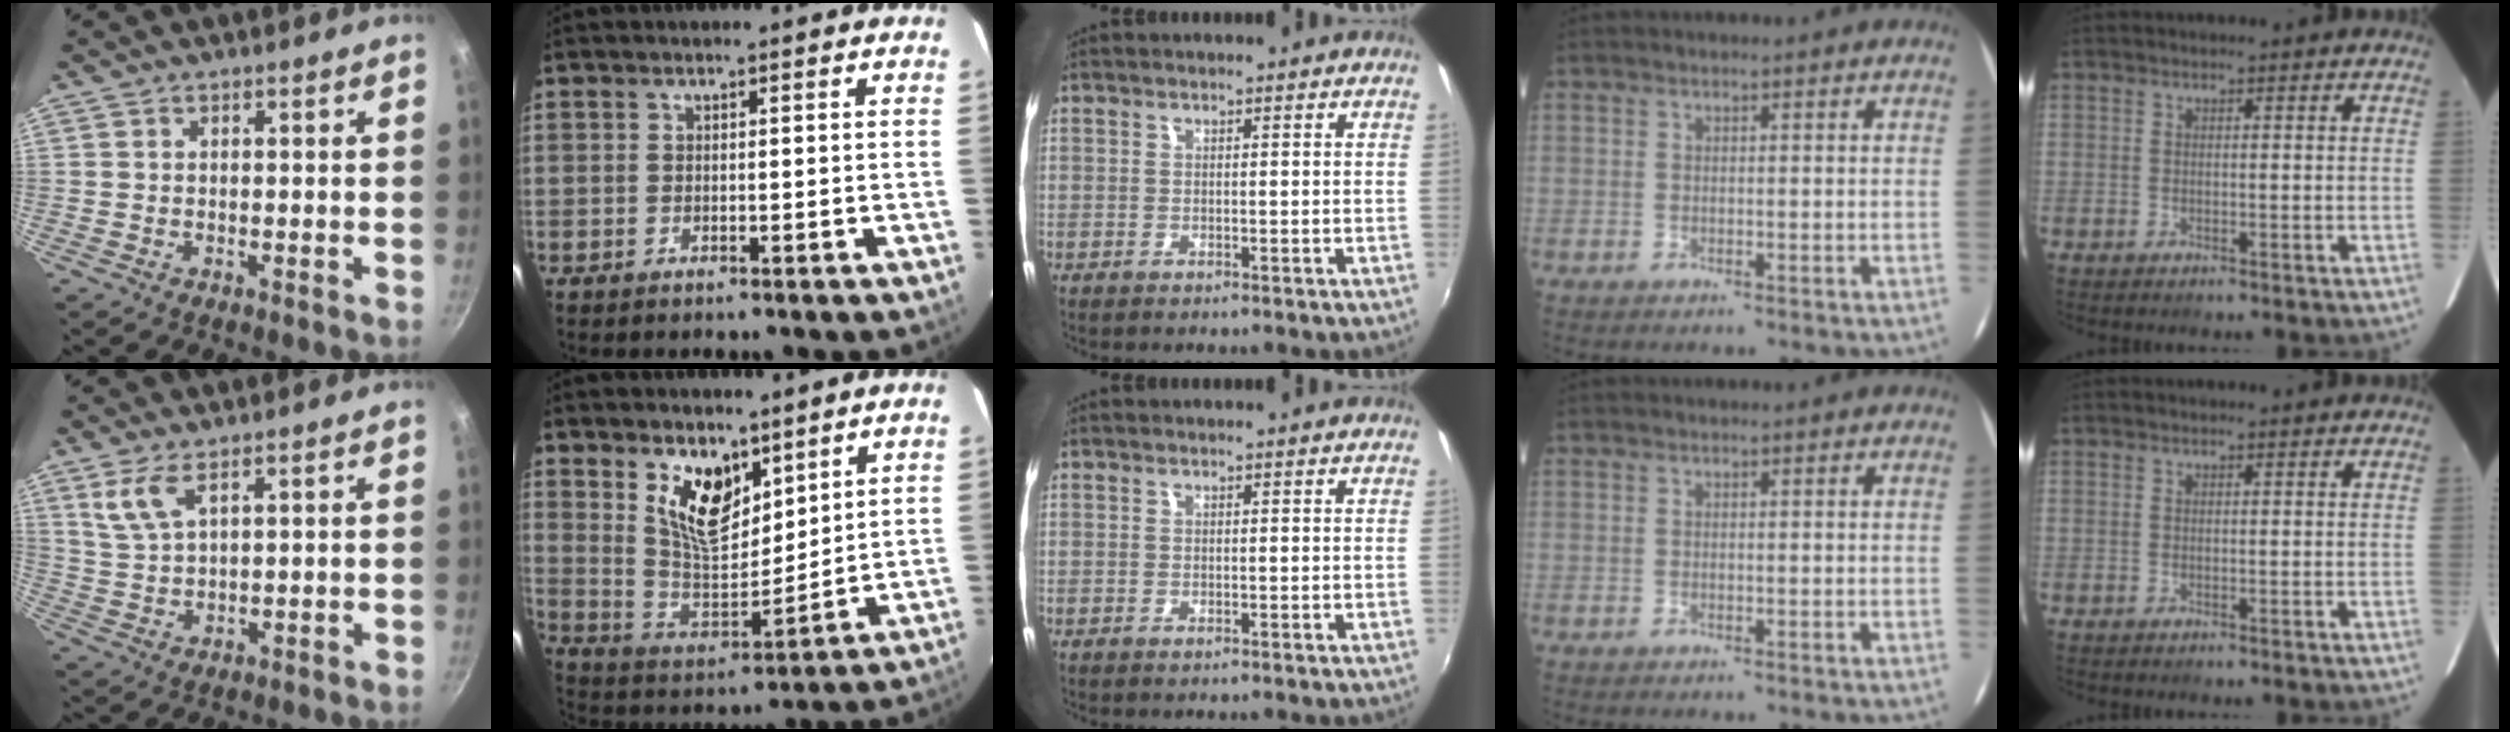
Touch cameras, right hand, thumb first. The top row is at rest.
{"thumb": {"total": 5.7, "force": [3.3, 2.2, 4.2], "torque": [-0.085, -0.021, 0.073]}, "index": {"total": 12.1, "force": [7.1, 5.9, 7.8], "torque": [-0.141, -0.006, 0.145]}}